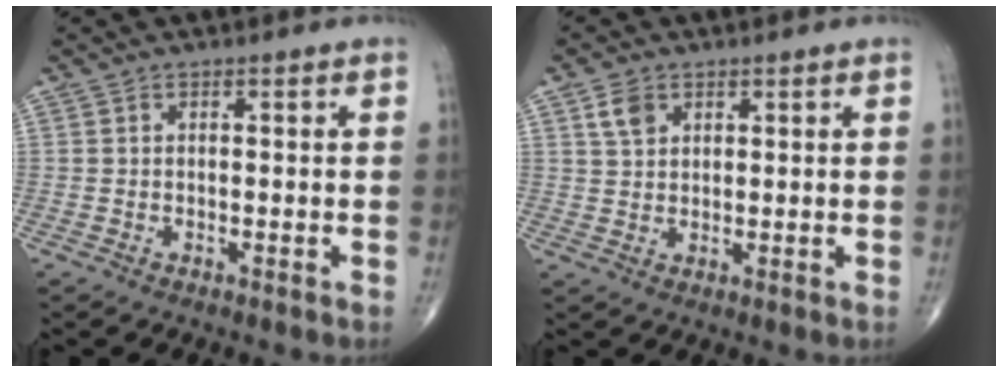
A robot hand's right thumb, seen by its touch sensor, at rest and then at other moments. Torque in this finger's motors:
{"motor_torque": [-0.28, 0.39, 0.40, 0.28, 0.07]}